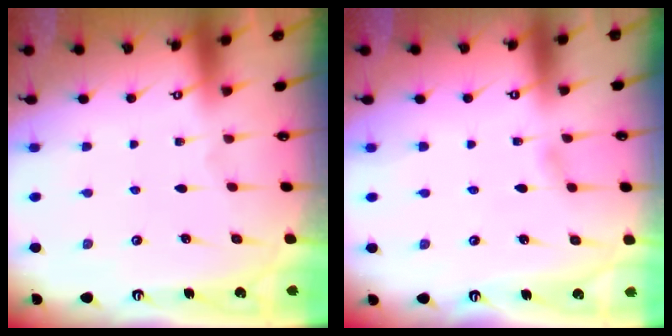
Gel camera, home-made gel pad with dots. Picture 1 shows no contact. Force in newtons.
{"total": 2.7, "press": 2.7, "slide": 0.3}